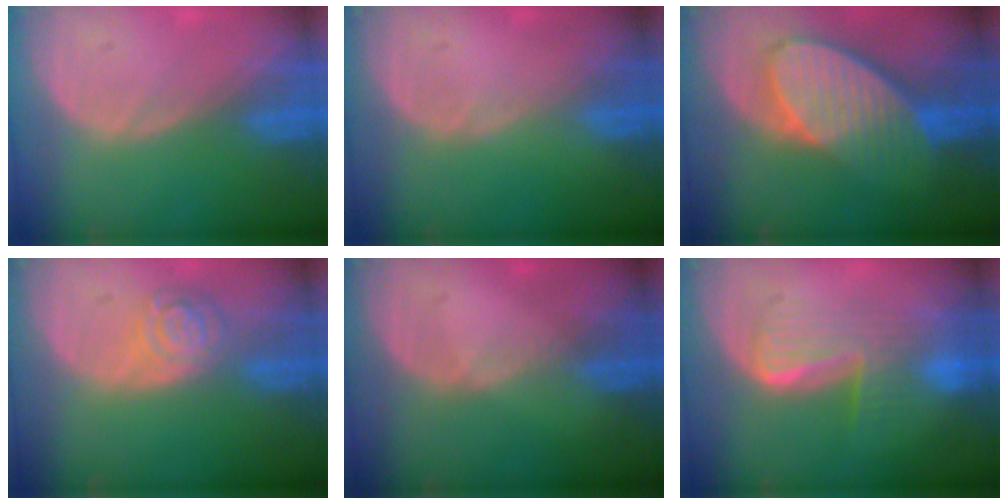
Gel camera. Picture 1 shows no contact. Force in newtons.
{"total": 0.0}
{"total": 9.7, "press": 8.6, "slide": 4.6}
{"total": 5.3, "press": 4.8, "slide": 2.3}
{"total": 0.7, "press": 0.5, "slide": 0.5}
{"total": 6.6, "press": 6.5, "slide": 0.8}